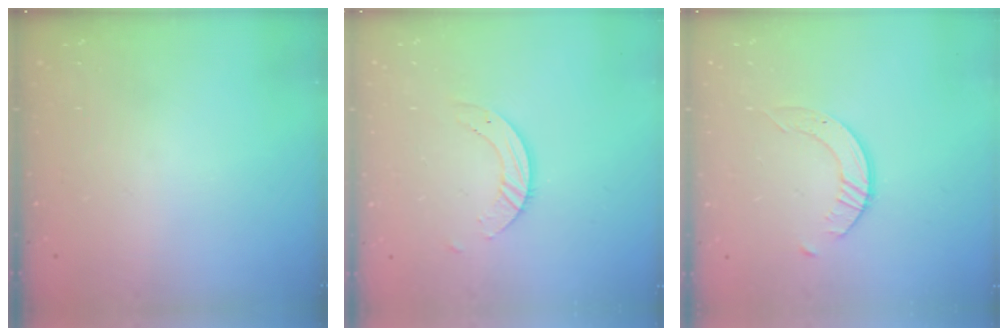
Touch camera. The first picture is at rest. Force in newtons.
{"total": 4.2, "press": 4.2, "slide": 0.3}
{"total": 2.5, "press": 2.5, "slide": 0.3}